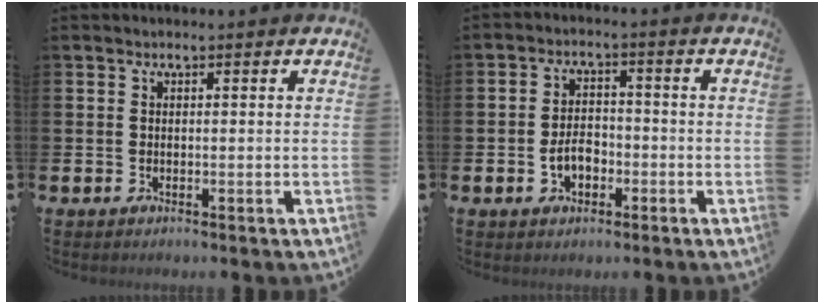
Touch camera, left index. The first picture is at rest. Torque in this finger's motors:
{"motor_torque": [0.36, 0.18, 0.49, 0.08]}